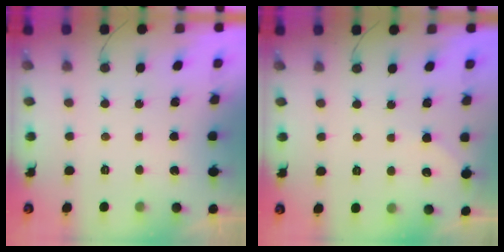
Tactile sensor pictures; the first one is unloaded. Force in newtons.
{"total": 2.7, "press": 2.7, "slide": 0.4}